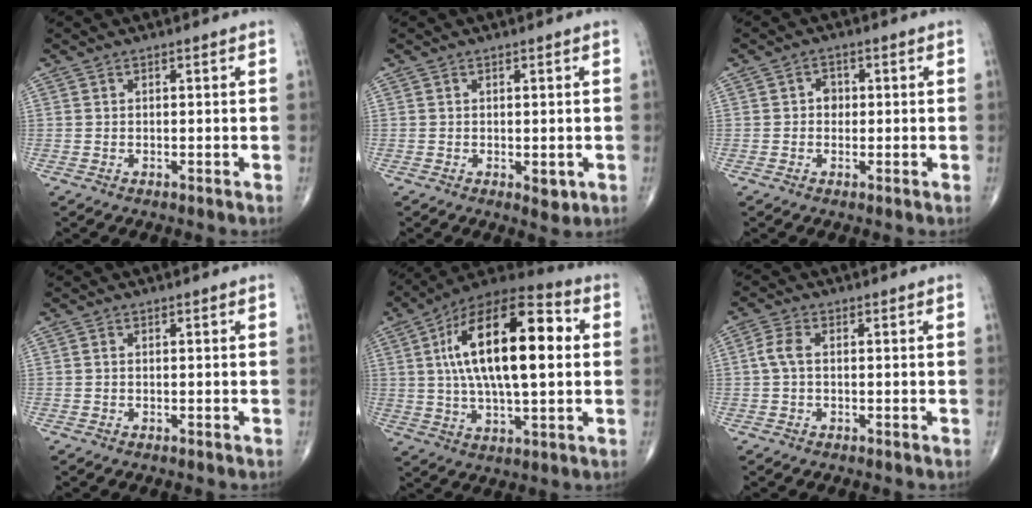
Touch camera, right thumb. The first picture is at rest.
{"total": 2.3, "force": [-0.5, 1.2, 1.9], "torque": [-0.020, -0.005, -0.003]}
{"total": 2.3, "force": [0.1, 2.0, 1.2], "torque": [-0.003, 0.006, -0.003]}
{"total": 0.0}
{"total": 23.4, "force": [3.8, 9.6, 21.0], "torque": [-0.350, 0.020, 0.051]}
{"total": 3.2, "force": [0.1, 1.7, 2.7], "torque": [-0.065, 0.007, -0.003]}